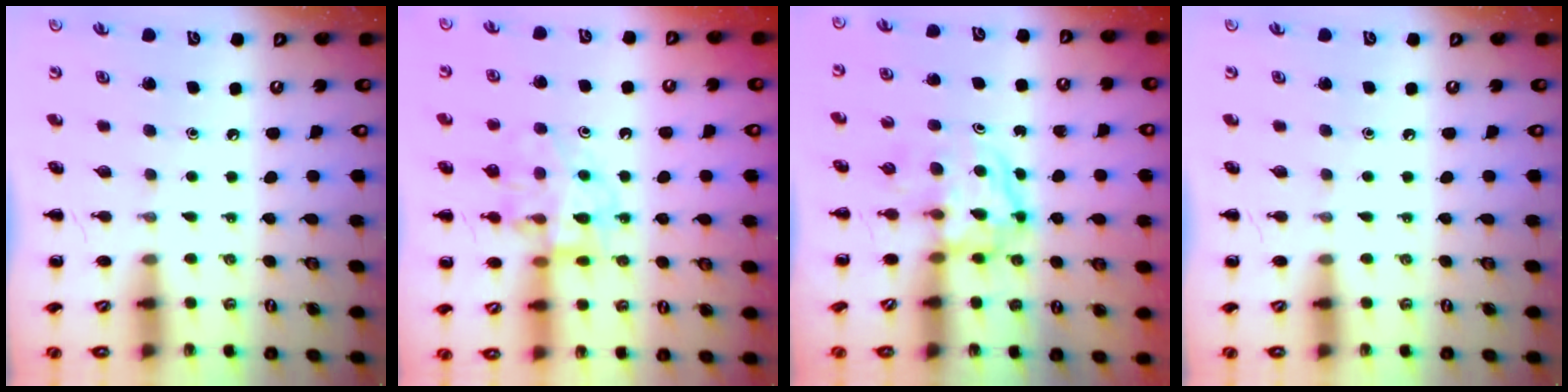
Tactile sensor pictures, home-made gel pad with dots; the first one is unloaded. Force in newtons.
{"total": 12.8, "press": 12.6, "slide": 2.0}
{"total": 3.8, "press": 3.8, "slide": 0.4}
{"total": 0.0}